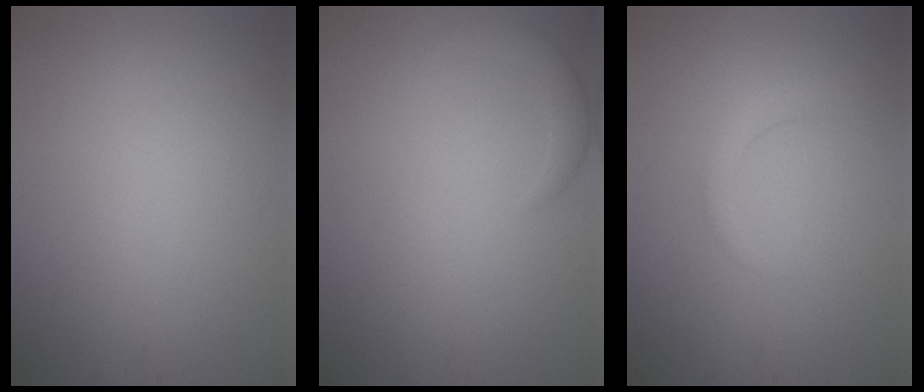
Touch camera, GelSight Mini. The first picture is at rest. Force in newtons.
{"total": 2.2, "press": 2.2, "slide": 0.2}
{"total": 1.5, "press": 1.5, "slide": 0.1}